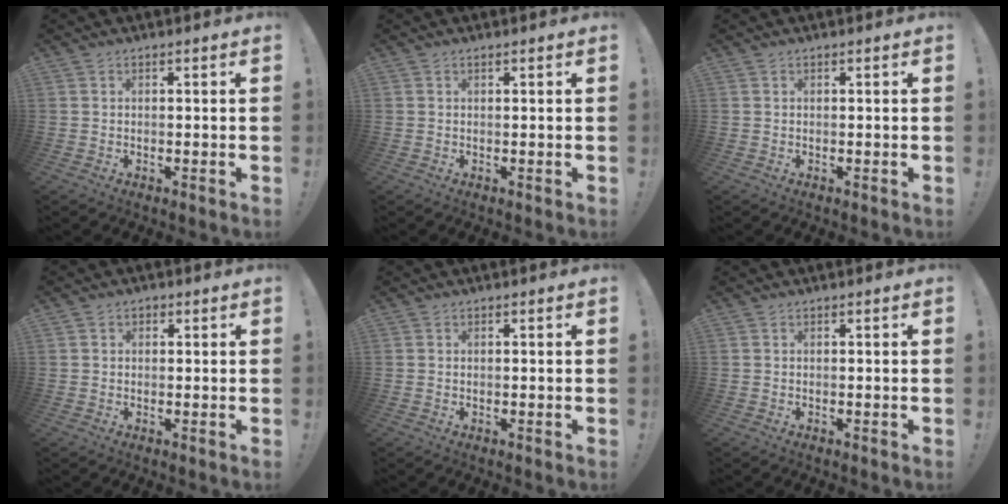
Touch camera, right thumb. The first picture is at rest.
{"total": 0.0}
{"total": 0.0}
{"total": 1.4, "force": [0.4, 1.2, 0.4], "torque": [-0.002, 0.000, 0.006]}
{"total": 0.0}
{"total": 0.0}